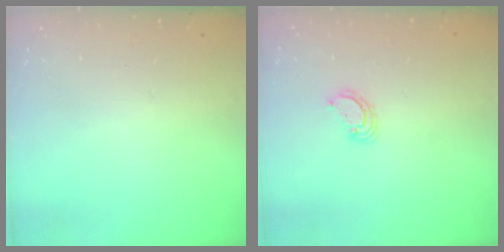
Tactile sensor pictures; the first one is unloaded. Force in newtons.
{"total": 4.0, "press": 4.0, "slide": 0.2}